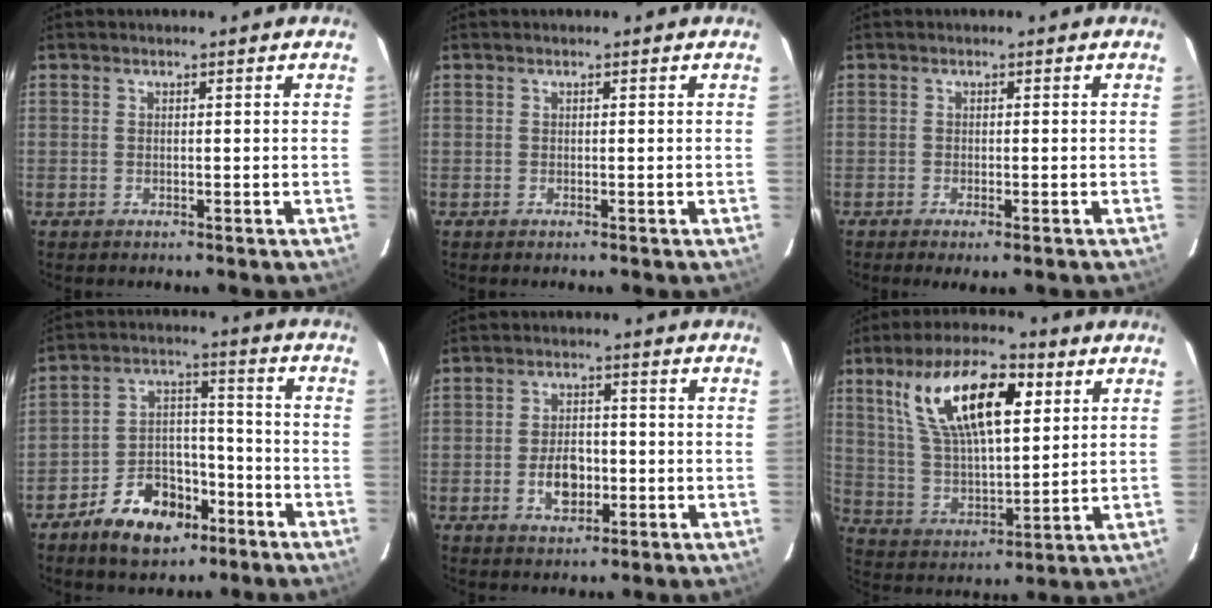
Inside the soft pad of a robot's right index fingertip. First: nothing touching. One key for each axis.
{"total": 0.0}
{"total": 2.5, "fx": -1.6, "fy": 0.4, "fz": 1.8, "tx": -0.038, "ty": -0.008, "tz": -0.025}
{"total": 12.5, "fx": -7.9, "fy": 7.5, "fz": 6.1, "tx": -0.122, "ty": 0.029, "tz": -0.121}
{"total": 6.3, "fx": -1.9, "fy": 3.9, "fz": 4.6, "tx": -0.088, "ty": 0.005, "tz": -0.025}
{"total": 18.4, "fx": 7.8, "fy": 7.4, "fz": 15.0, "tx": -0.272, "ty": 0.025, "tz": 0.148}